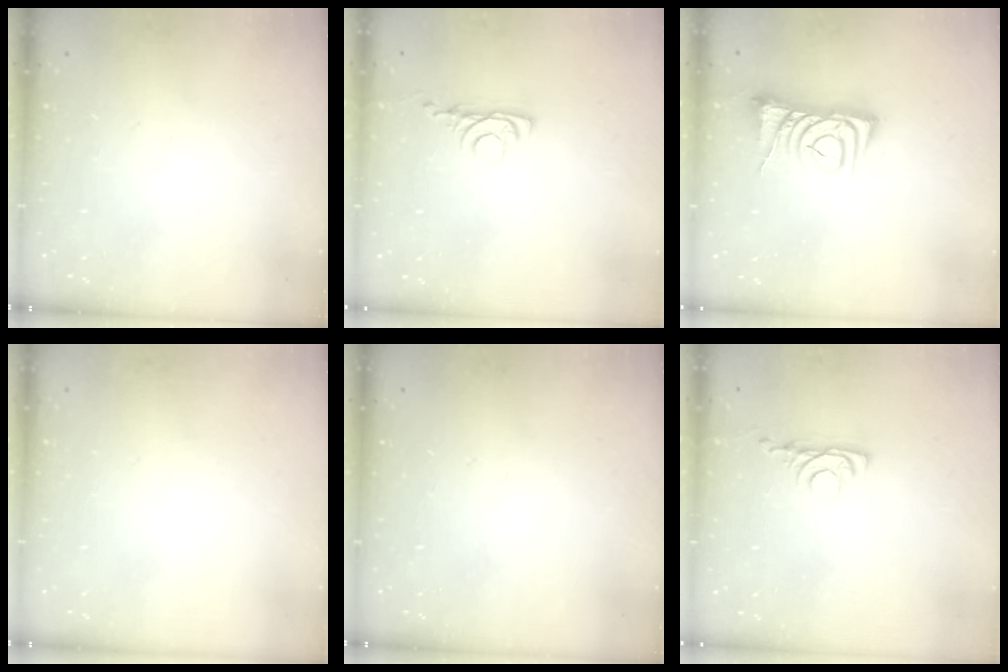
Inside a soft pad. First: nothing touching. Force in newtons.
{"total": 4.0, "press": 3.9, "slide": 0.6}
{"total": 7.3, "press": 7.2, "slide": 0.9}
{"total": 0.0}
{"total": 0.0}
{"total": 4.0, "press": 3.9, "slide": 0.6}